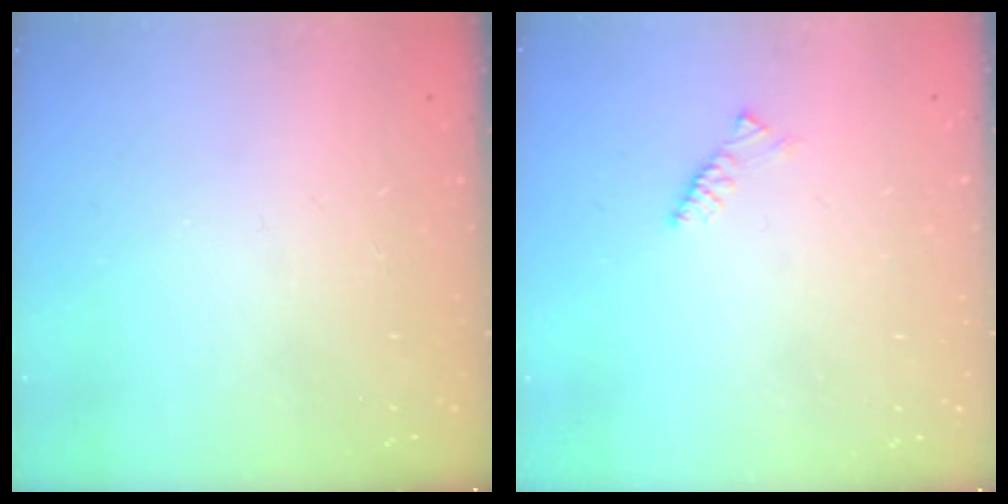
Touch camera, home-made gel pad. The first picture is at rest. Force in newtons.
{"total": 2.4, "press": 2.3, "slide": 0.6}